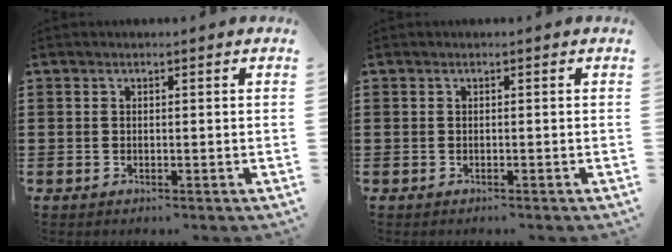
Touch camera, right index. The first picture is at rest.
{"total": 0.0}